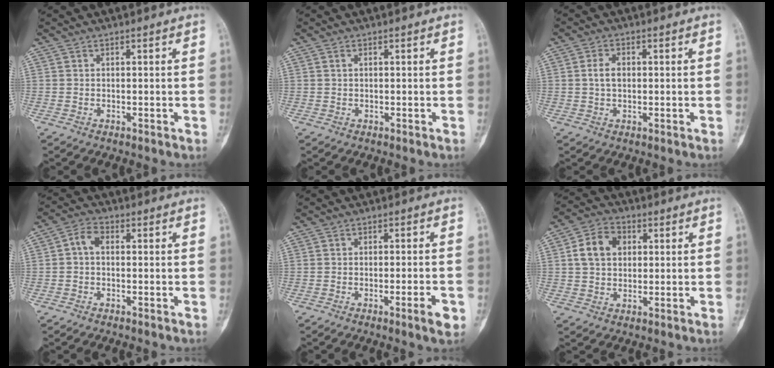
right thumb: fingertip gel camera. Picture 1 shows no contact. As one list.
[{"total": 0.5, "force": [0.2, 0.3, 0.4], "torque": [-0.010, 0.001, 0.003]}, {"total": 3.1, "force": [0.3, 2.0, 2.4], "torque": [-0.045, 0.006, 0.003]}, {"total": 3.5, "force": [-0.1, 2.3, 2.6], "torque": [-0.044, 0.012, -0.011]}, {"total": 4.2, "force": [-1.9, 0.4, 3.7], "torque": [-0.051, 0.002, -0.029]}, {"total": 8.2, "force": [1.6, 6.2, 5.1], "torque": [-0.077, 0.011, 0.023]}]